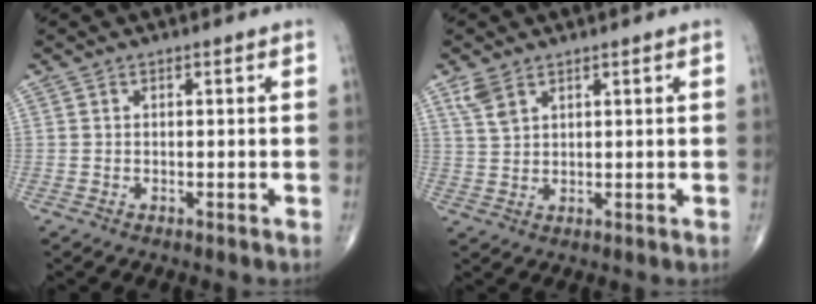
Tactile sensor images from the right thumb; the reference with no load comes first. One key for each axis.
{"total": 3.7, "fx": 2.5, "fy": 1.8, "fz": 2.1, "tx": -0.045, "ty": -0.002, "tz": 0.060}